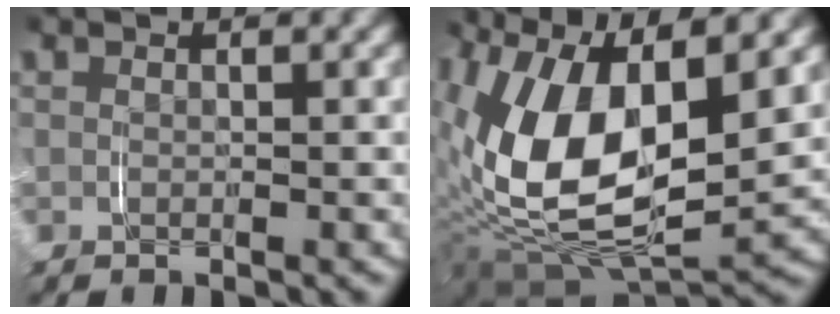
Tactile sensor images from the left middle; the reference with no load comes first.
{"total": 12.4, "force": [1.2, 6.9, 10.3], "torque": [-0.220, -0.017, 0.026]}